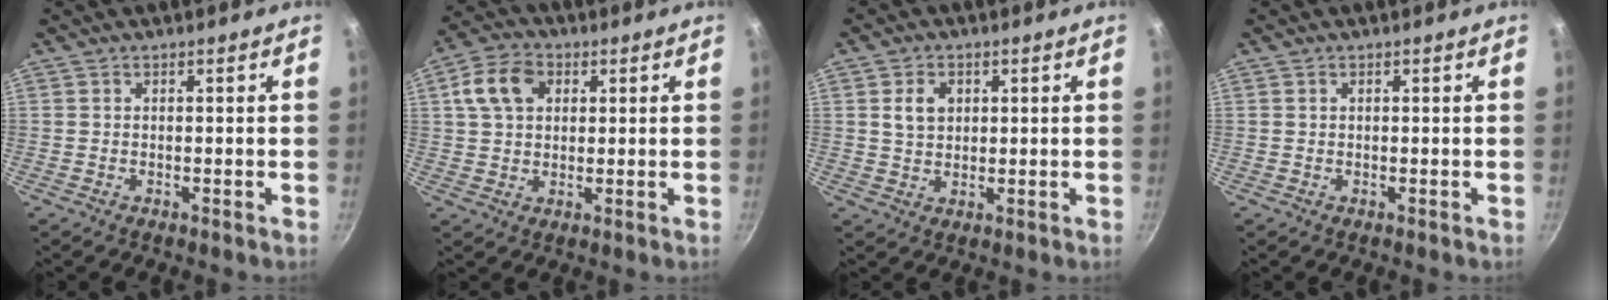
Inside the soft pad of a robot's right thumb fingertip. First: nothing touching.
{"total": 8.9, "force": [2.6, 6.6, 5.4], "torque": [-0.088, 0.011, 0.037]}
{"total": 4.8, "force": [1.3, 3.6, 2.9], "torque": [-0.036, -0.002, 0.025]}
{"total": 0.0}